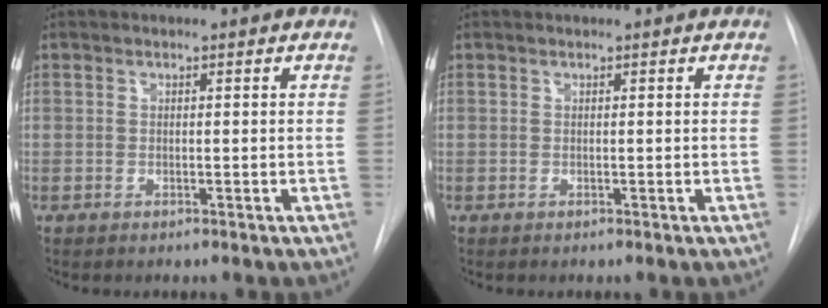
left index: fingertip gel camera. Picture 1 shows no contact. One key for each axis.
{"total": 0.0}